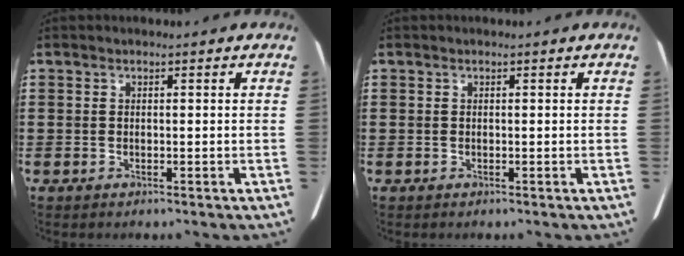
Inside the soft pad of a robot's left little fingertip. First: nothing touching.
{"total": 0.0}